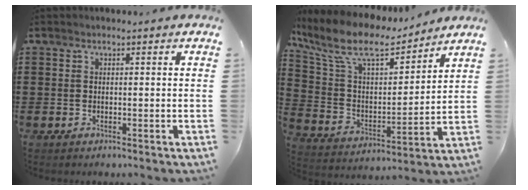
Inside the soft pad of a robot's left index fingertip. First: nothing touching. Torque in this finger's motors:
{"motor_torque": [1.99, -0.15, 0.35, 0.21]}